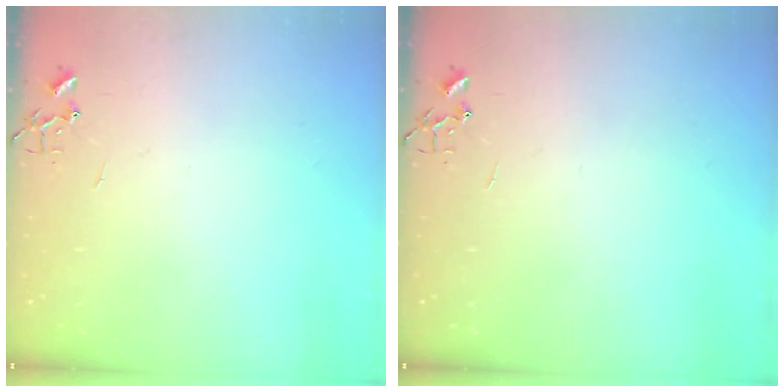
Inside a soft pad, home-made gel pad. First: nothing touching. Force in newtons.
{"total": 0.0}